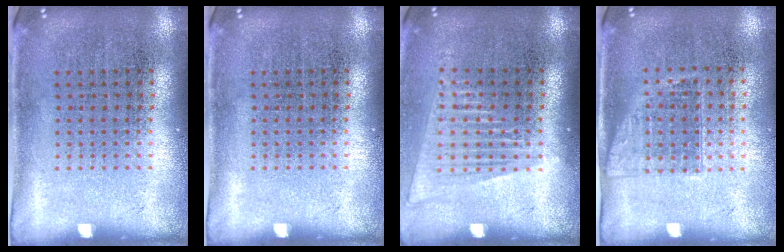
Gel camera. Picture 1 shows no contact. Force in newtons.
{"total": 0.0}
{"total": 1.4, "press": 1.3, "slide": 0.6}
{"total": 1.1, "press": 1.0, "slide": 0.6}